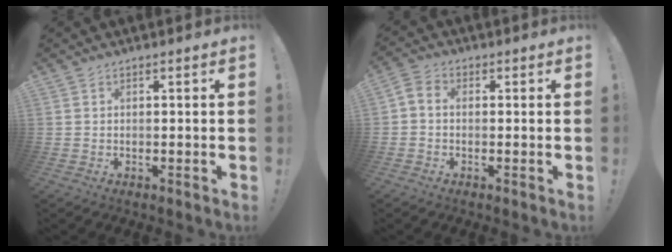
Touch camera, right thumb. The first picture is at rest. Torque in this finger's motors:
{"motor_torque": [0.36, 0.36, 0.39, -0.22, 0.02]}